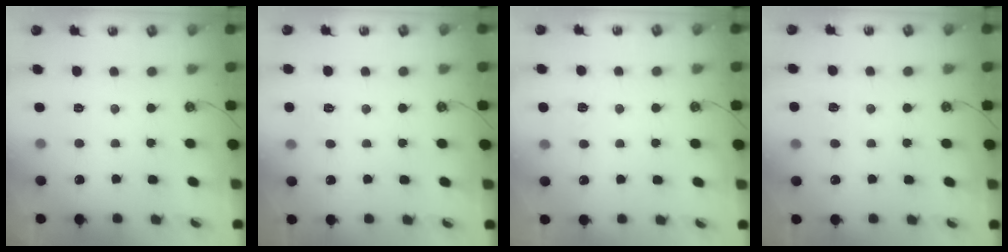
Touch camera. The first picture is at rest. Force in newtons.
{"total": 5.0, "press": 4.9, "slide": 0.6}
{"total": 3.2, "press": 3.1, "slide": 0.4}
{"total": 4.9, "press": 4.9, "slide": 0.5}